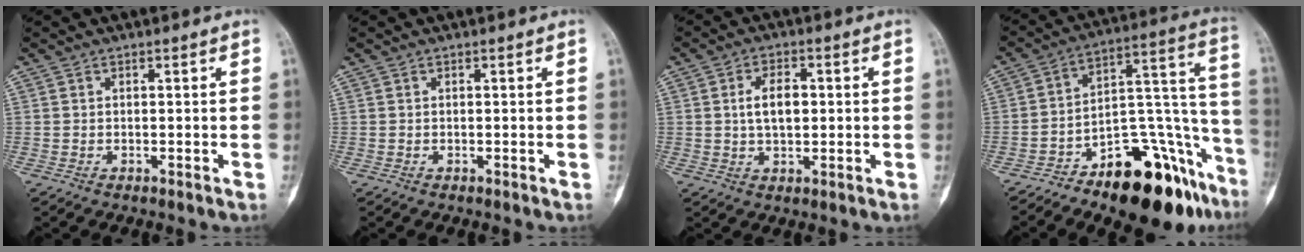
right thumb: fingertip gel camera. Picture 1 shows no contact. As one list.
[{"total": 0.0}, {"total": 6.1, "force": [0.7, 3.5, 5.0], "torque": [-0.081, 0.005, 0.011]}, {"total": 23.0, "force": [-14.4, 9.4, 15.4], "torque": [-0.124, 0.125, -0.215]}]